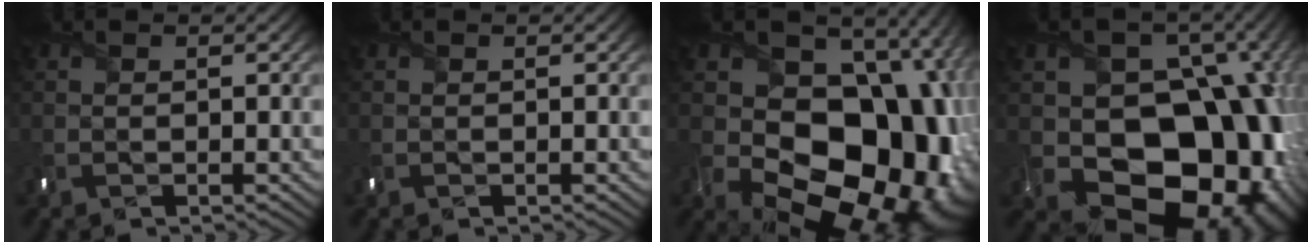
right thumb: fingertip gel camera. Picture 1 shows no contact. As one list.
[{"total": 0.0}, {"total": 21.8, "force": [-1.3, 16.7, 14.0], "torque": [-0.192, -0.032, -0.007]}, {"total": 20.4, "force": [-2.1, 16.3, 12.1], "torque": [-0.157, -0.037, -0.027]}]